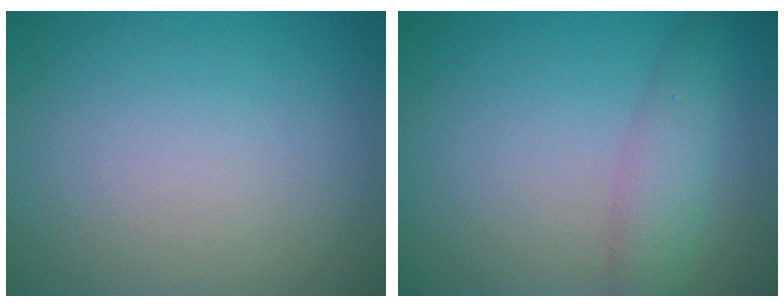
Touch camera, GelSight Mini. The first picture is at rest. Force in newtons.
{"total": 2.9, "press": 2.9, "slide": 0.1}